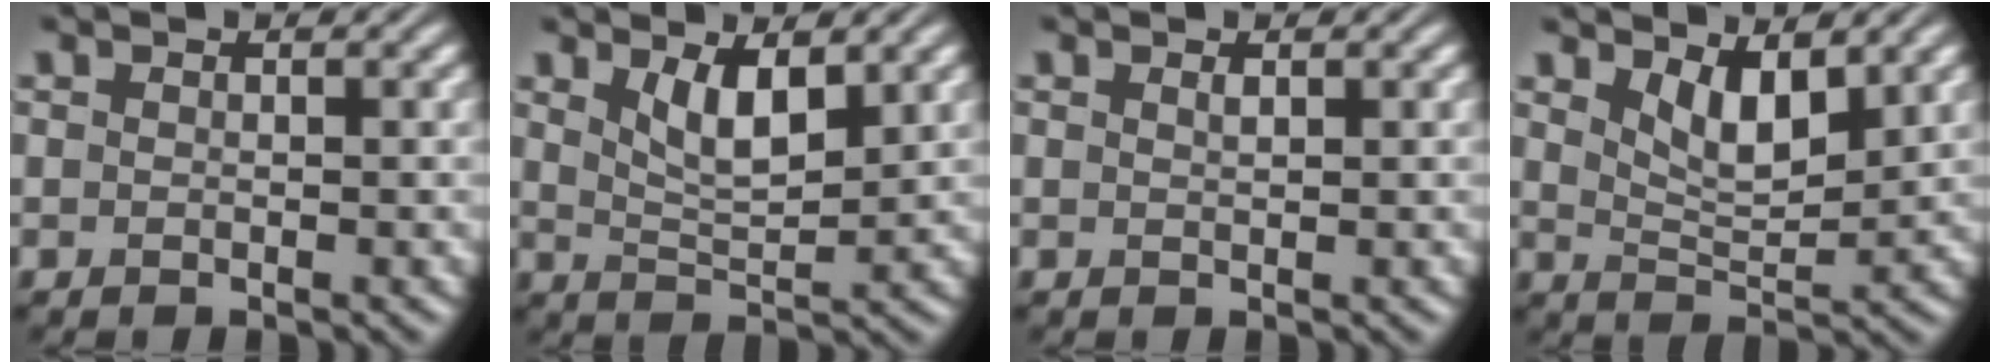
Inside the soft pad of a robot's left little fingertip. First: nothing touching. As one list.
[{"total": 3.8, "force": [2.0, 1.3, 2.9], "torque": [-0.059, -0.008, 0.040]}, {"total": 0.5, "force": [0.4, 0.1, 0.4], "torque": [-0.006, 0.000, 0.008]}, {"total": 3.8, "force": [2.2, 1.5, 2.8], "torque": [-0.056, -0.010, 0.040]}]